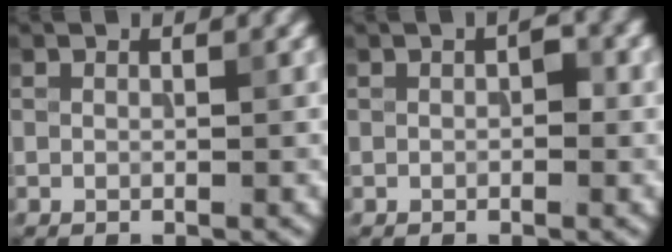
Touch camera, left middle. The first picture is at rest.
{"total": 1.2, "force": [0.0, 0.6, 1.1], "torque": [-0.013, 0.001, 0.001]}